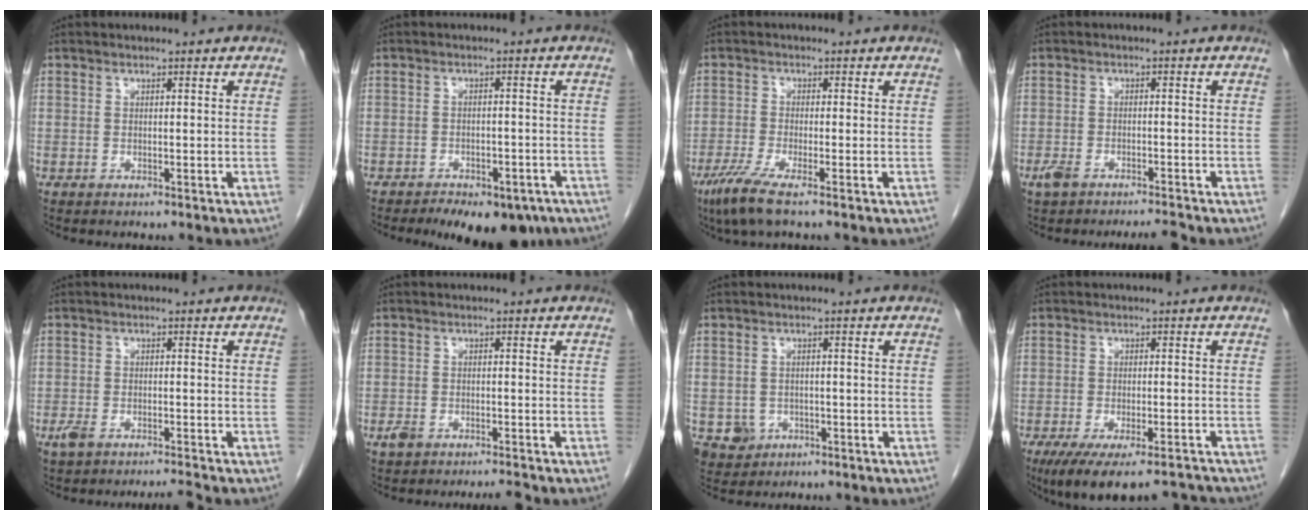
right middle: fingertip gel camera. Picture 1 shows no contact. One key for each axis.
{"total": 11.5, "fx": -8.2, "fy": 5.5, "fz": 5.9, "tx": -0.086, "ty": -0.002, "tz": -0.107}
{"total": 5.2, "fx": -3.4, "fy": 0.2, "fz": 3.9, "tx": -0.082, "ty": -0.017, "tz": -0.068}
{"total": 3.7, "fx": -3.0, "fy": 0.8, "fz": 2.1, "tx": -0.048, "ty": 0.000, "tz": -0.051}
{"total": 3.1, "fx": -2.5, "fy": 0.3, "fz": 1.8, "tx": -0.043, "ty": -0.003, "tz": -0.046}
{"total": 2.8, "fx": -2.2, "fy": 0.7, "fz": 1.5, "tx": -0.038, "ty": 0.000, "tz": -0.037}
{"total": 4.5, "fx": -1.9, "fy": 4.0, "fz": 0.9, "tx": -0.016, "ty": 0.004, "tz": -0.023}
{"total": 12.4, "fx": -10.7, "fy": 2.6, "fz": 5.8, "tx": -0.089, "ty": -0.003, "tz": -0.153}